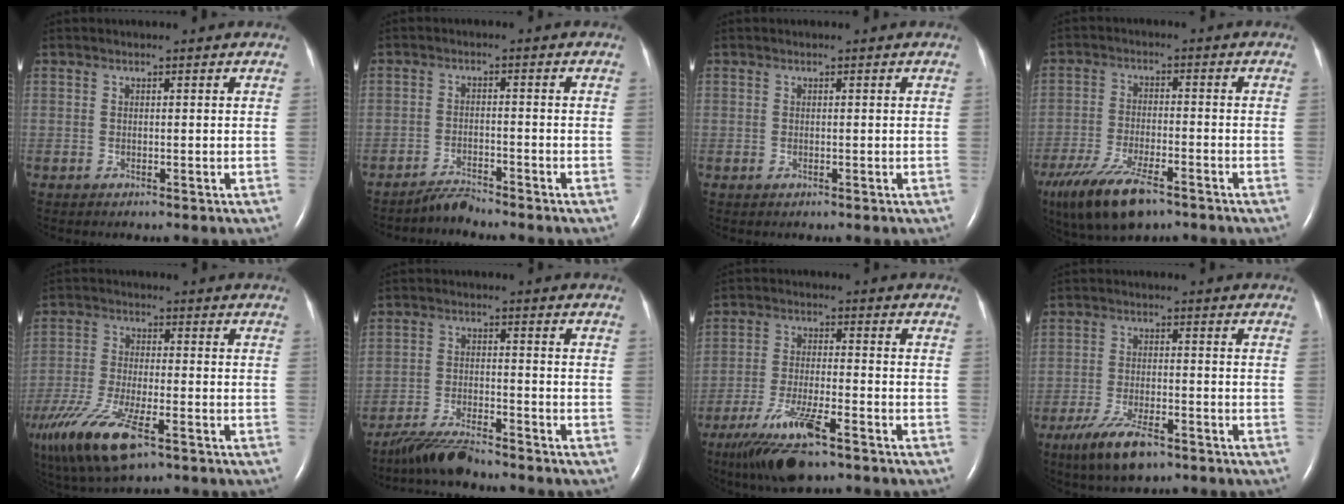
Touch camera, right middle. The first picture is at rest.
{"total": 2.7, "force": [-2.6, -0.4, 0.1], "torque": [-0.006, -0.017, -0.049]}
{"total": 0.0}
{"total": 12.6, "force": [-8.7, 3.8, 8.3], "torque": [-0.172, -0.027, -0.152]}
{"total": 15.5, "force": [-9.1, 4.6, 11.7], "torque": [-0.271, -0.042, -0.166]}
{"total": 7.1, "force": [-6.5, 0.6, 2.9], "torque": [-0.058, -0.022, -0.119]}
{"total": 11.2, "force": [-7.4, 1.7, 8.3], "torque": [-0.164, -0.030, -0.129]}
{"total": 7.9, "force": [-5.3, 2.2, 5.5], "torque": [-0.113, -0.013, -0.090]}